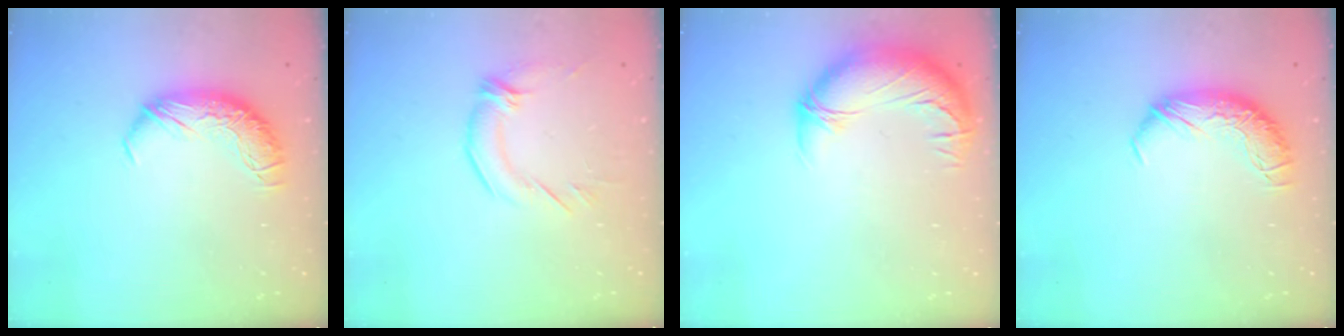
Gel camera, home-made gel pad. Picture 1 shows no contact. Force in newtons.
{"total": 2.3, "press": 0.8, "slide": 2.1}
{"total": 3.0, "press": 0.9, "slide": 2.8}
{"total": 0.0}